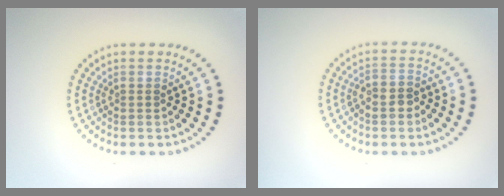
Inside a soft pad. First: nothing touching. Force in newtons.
{"total": 1.7, "press": 1.5, "slide": 0.8}